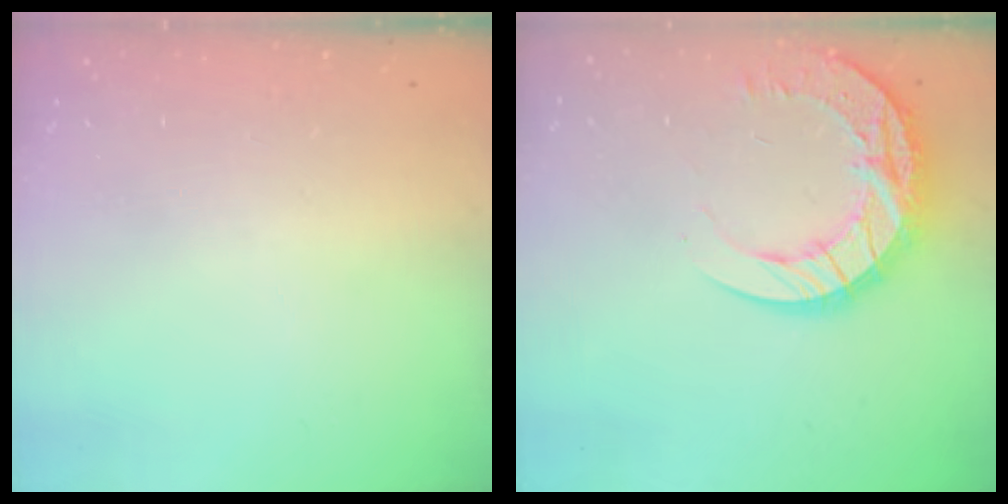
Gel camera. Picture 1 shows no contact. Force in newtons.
{"total": 17.9, "press": 17.8, "slide": 1.4}